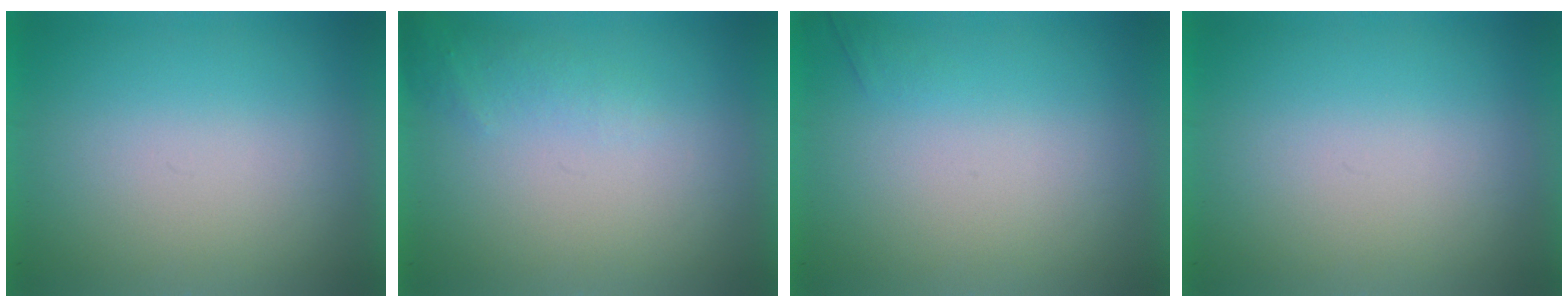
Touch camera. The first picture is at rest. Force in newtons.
{"total": 1.3}
{"total": 1.1}
{"total": 0.0}